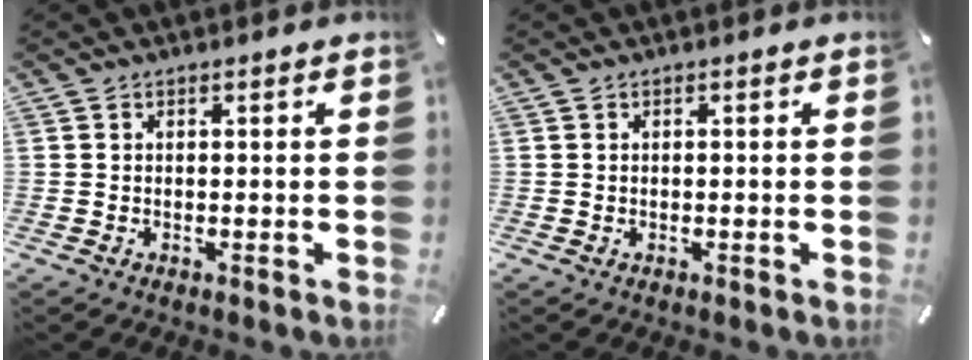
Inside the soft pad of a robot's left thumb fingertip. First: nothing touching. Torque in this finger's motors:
{"motor_torque": [-0.05, 0.05, -0.04, 0.04, 0.00]}